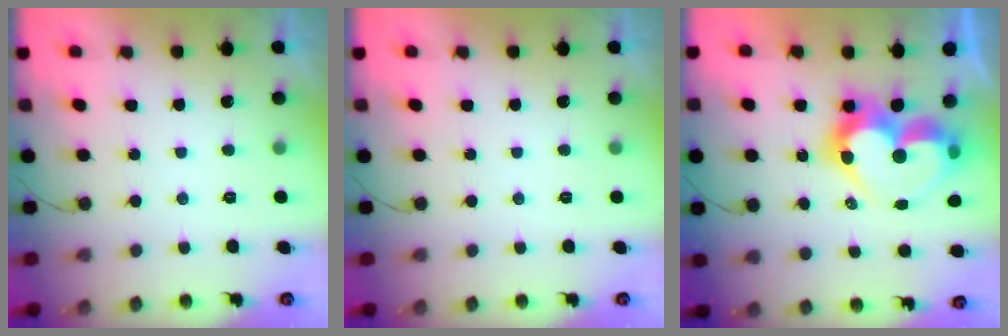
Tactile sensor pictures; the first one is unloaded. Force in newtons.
{"total": 0.0}
{"total": 16.2, "press": 16.2, "slide": 1.3}